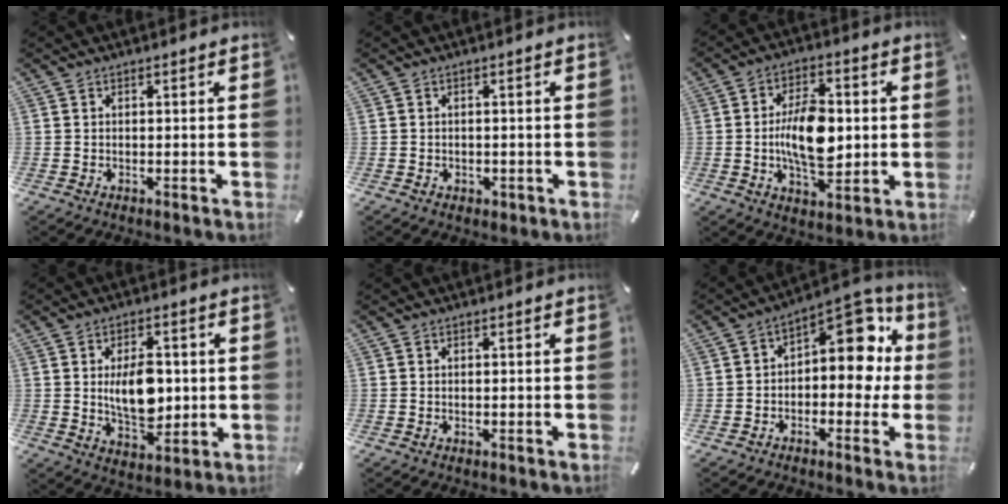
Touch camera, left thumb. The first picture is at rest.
{"total": 1.3, "force": [-0.4, 1.2, 0.4], "torque": [-0.009, 0.004, -0.011]}
{"total": 12.9, "force": [-0.2, 7.4, 10.6], "torque": [-0.194, 0.001, -0.006]}
{"total": 10.9, "force": [0.9, 6.7, 8.5], "torque": [-0.138, -0.005, 0.010]}
{"total": 0.0}
{"total": 13.4, "force": [4.0, 8.1, 9.9], "torque": [-0.110, -0.043, 0.066]}